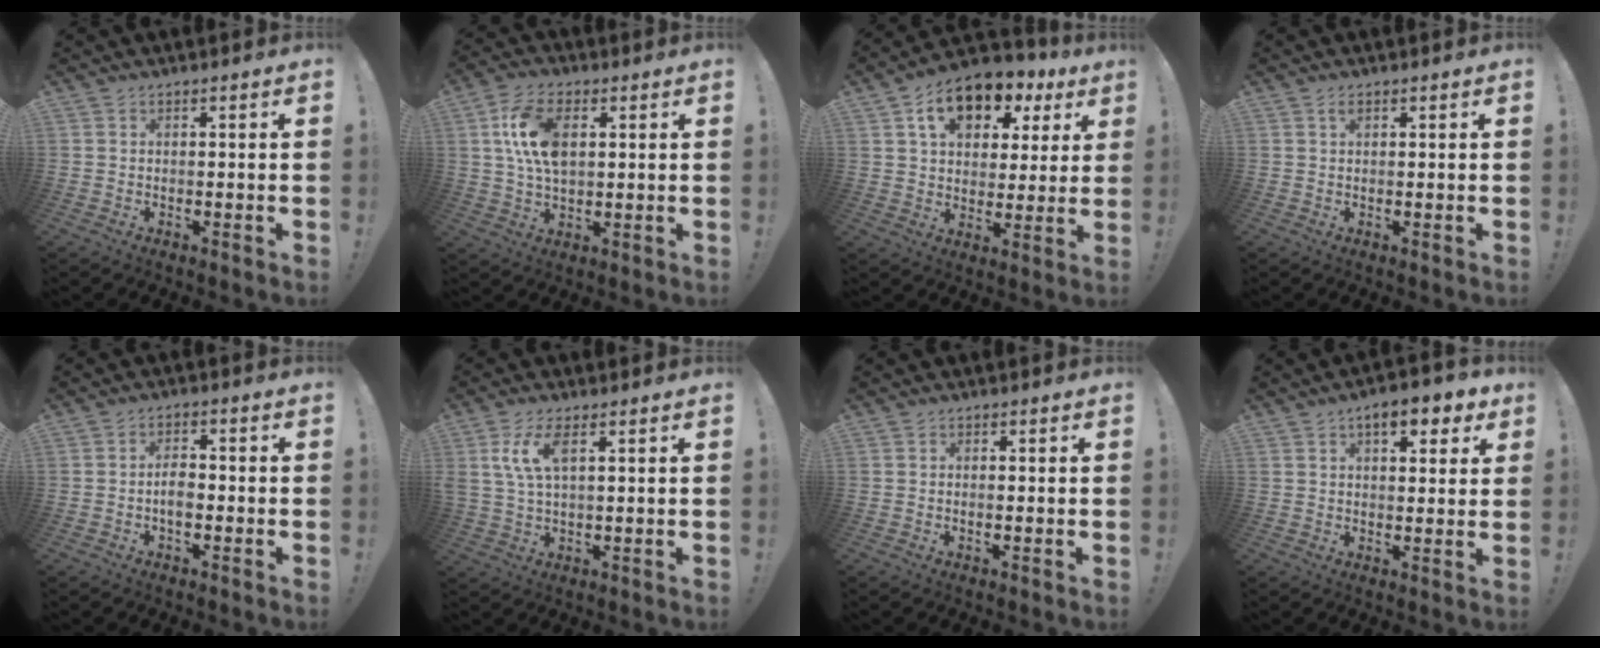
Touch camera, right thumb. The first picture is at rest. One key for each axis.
{"total": 12.4, "fx": 2.8, "fy": 7.1, "fz": 9.8, "tx": -0.188, "ty": 0.005, "tz": 0.052}
{"total": 13.9, "fx": 7.0, "fy": 9.1, "fz": 7.9, "tx": -0.123, "ty": -0.029, "tz": 0.128}
{"total": 1.3, "fx": 0.5, "fy": 0.6, "fz": 1.0, "tx": -0.014, "ty": 0.000, "tz": 0.007}
{"total": 4.5, "fx": -1.4, "fy": 2.5, "fz": 3.5, "tx": -0.059, "ty": 0.001, "tz": -0.030}
{"total": 8.2, "fx": 2.8, "fy": 3.2, "fz": 7.0, "tx": -0.140, "ty": -0.005, "tz": 0.048}
{"total": 0.9, "fx": -0.5, "fy": 0.1, "fz": 0.7, "tx": -0.013, "ty": -0.001, "tz": -0.009}
{"total": 7.8, "fx": 4.2, "fy": 3.4, "fz": 5.7, "tx": -0.067, "ty": -0.013, "tz": 0.067}